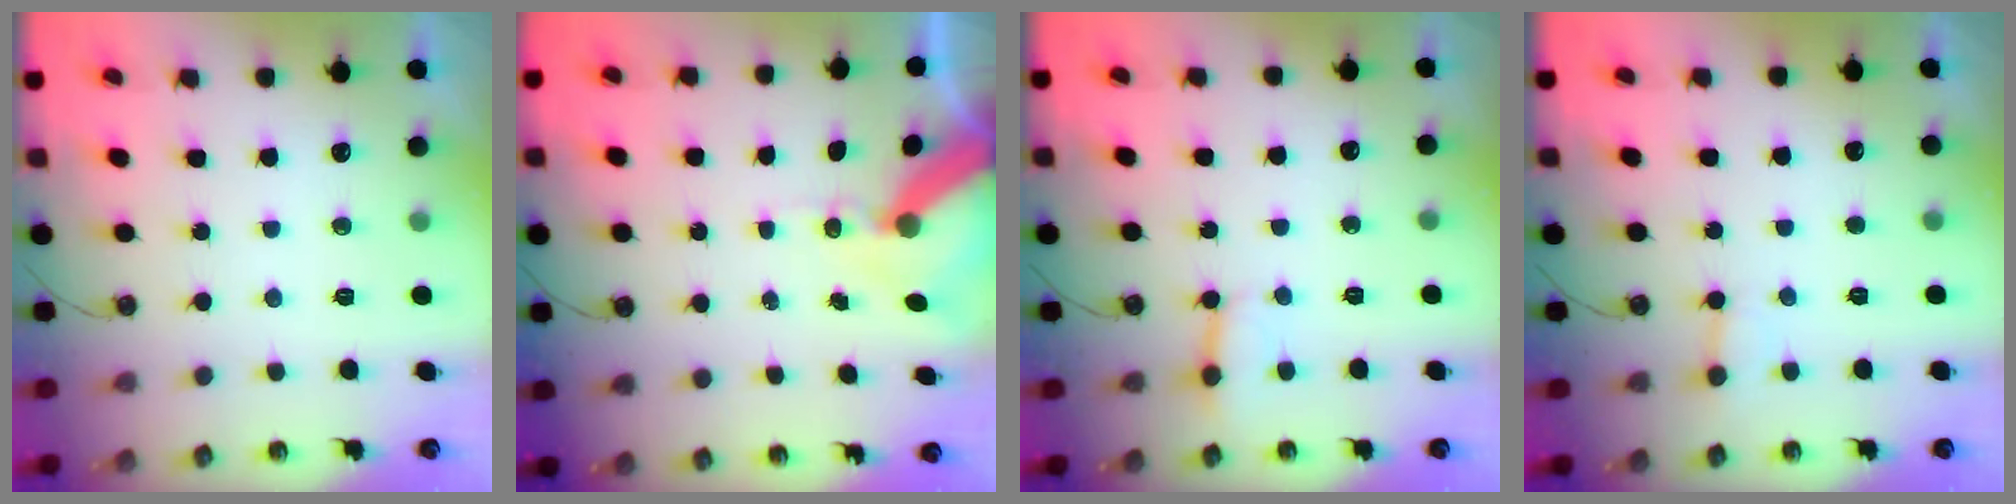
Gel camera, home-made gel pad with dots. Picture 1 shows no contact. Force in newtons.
{"total": 10.3, "press": 10.2, "slide": 1.5}
{"total": 3.7, "press": 3.7, "slide": 0.3}
{"total": 3.8, "press": 3.8, "slide": 0.4}